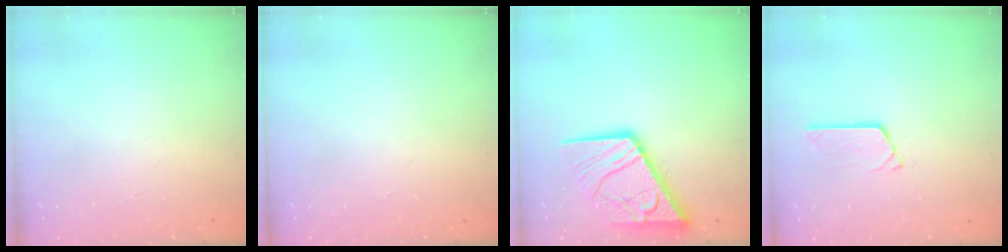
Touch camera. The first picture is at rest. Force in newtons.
{"total": 0.0}
{"total": 14.8, "press": 14.7, "slide": 1.7}
{"total": 2.8, "press": 2.8, "slide": 0.2}